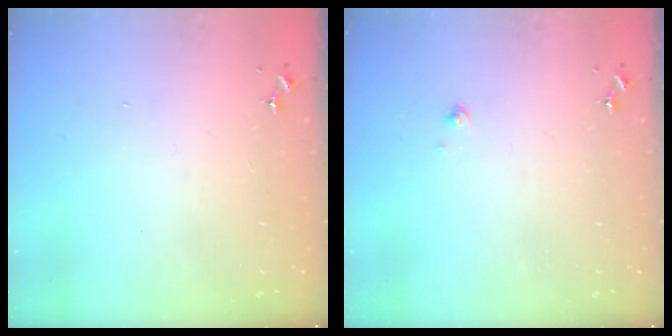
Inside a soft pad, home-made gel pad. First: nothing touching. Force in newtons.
{"total": 1.2, "press": 1.2, "slide": 0.1}